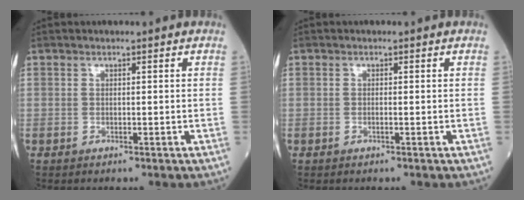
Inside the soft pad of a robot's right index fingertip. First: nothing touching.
{"total": 0.6, "force": [-0.2, 0.0, 0.5], "torque": [-0.012, 0.000, -0.004]}